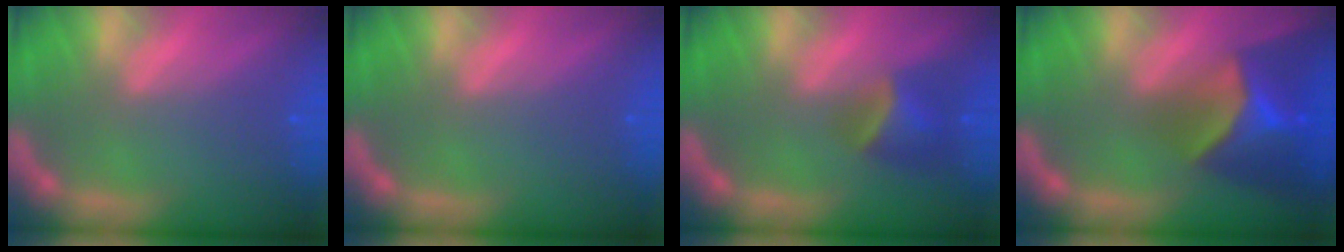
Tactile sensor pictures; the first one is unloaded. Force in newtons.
{"total": 0.0}
{"total": 4.0}
{"total": 9.9}